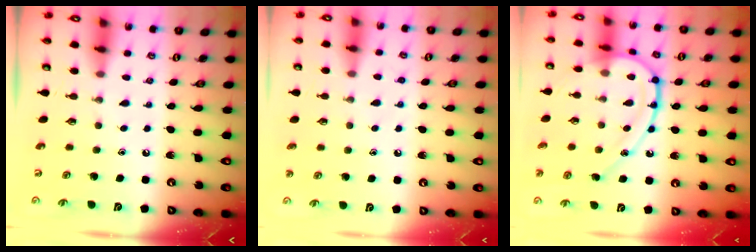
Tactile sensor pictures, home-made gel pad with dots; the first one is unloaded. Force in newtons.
{"total": 5.7, "press": 5.6, "slide": 1.2}
{"total": 15.4, "press": 15.4, "slide": 0.3}